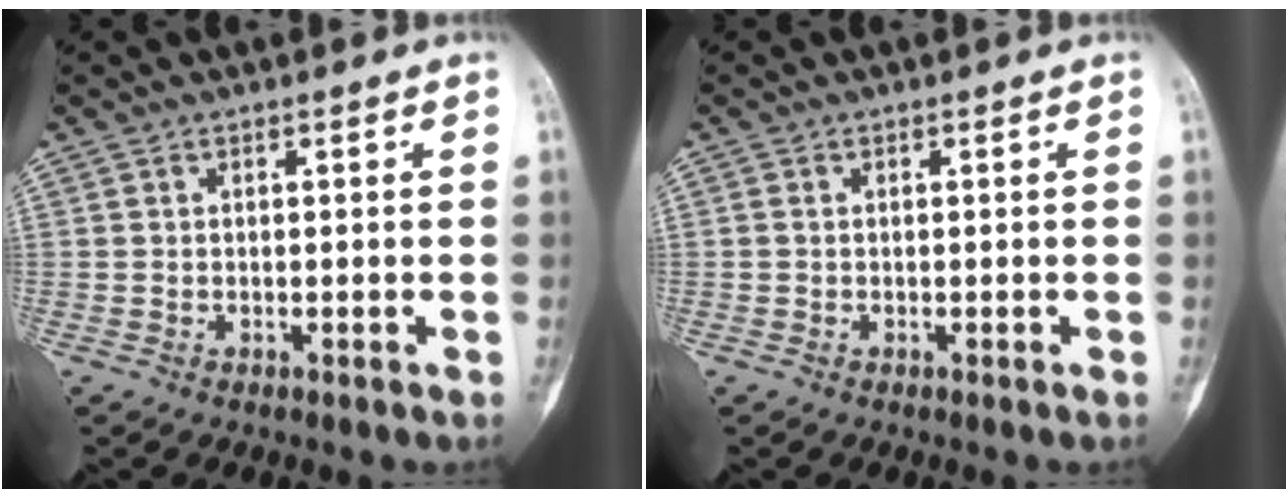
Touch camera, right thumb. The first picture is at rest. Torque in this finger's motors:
{"motor_torque": [-0.48, -0.25, -0.02, 0.16, -0.02]}